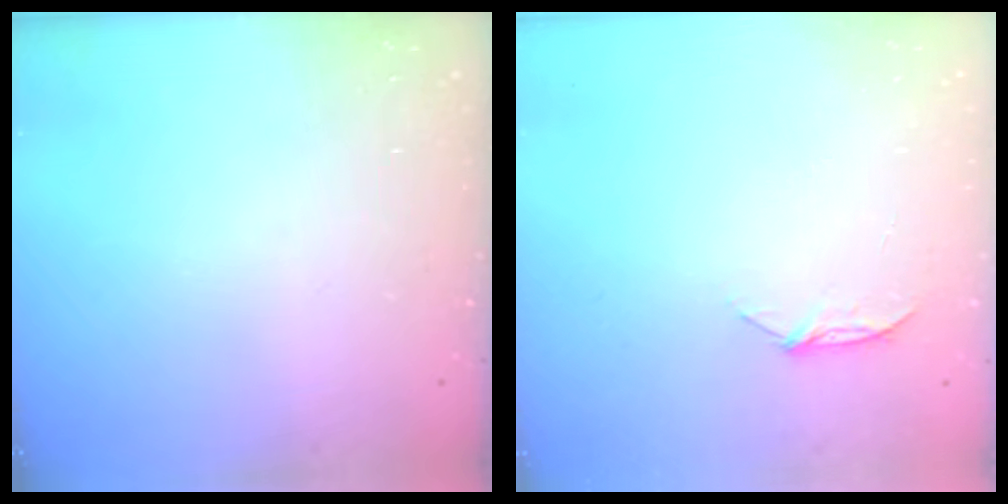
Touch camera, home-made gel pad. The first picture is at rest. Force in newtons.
{"total": 5.9, "press": 5.8, "slide": 0.7}